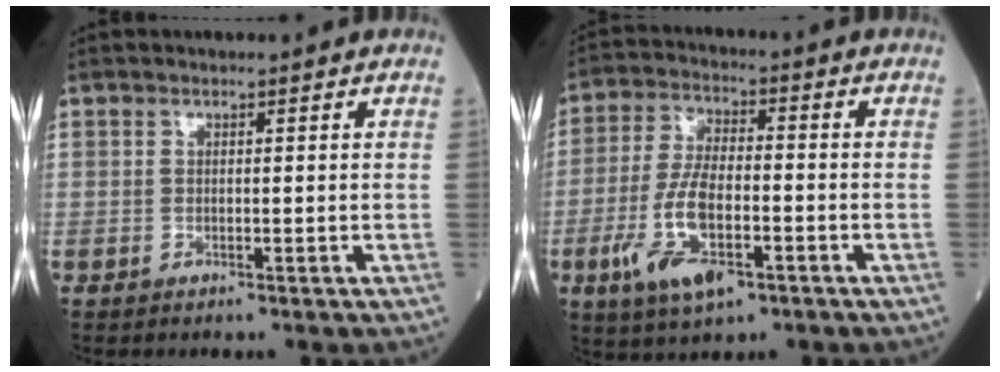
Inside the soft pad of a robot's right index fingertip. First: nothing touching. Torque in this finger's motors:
{"motor_torque": [1.12, -0.84, 0.26, 0.15]}